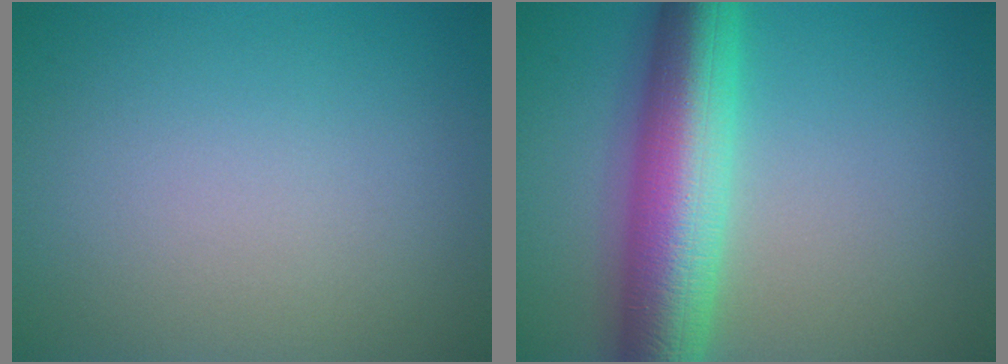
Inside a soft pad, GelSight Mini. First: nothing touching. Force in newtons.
{"total": 9.8, "press": 9.8, "slide": 0.1}